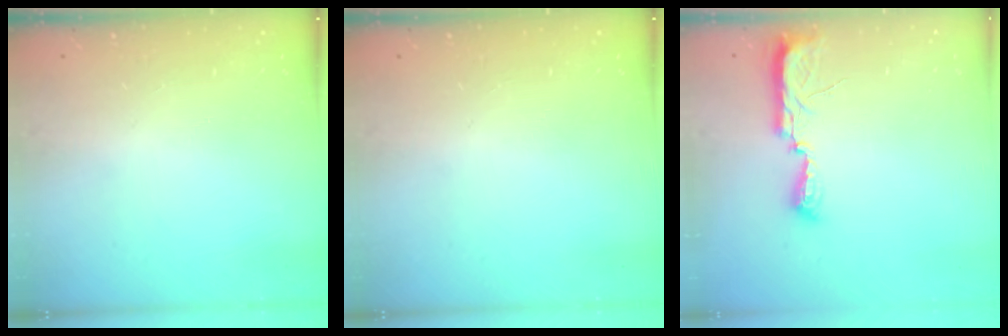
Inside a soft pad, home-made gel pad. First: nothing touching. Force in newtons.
{"total": 0.0}
{"total": 9.8, "press": 8.9, "slide": 4.2}